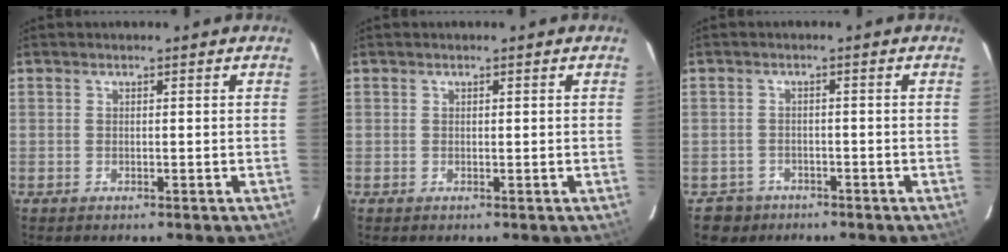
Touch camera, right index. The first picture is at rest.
{"total": 0.0}
{"total": 3.6, "force": [-2.0, 2.9, -0.7], "torque": [0.012, 0.011, -0.033]}